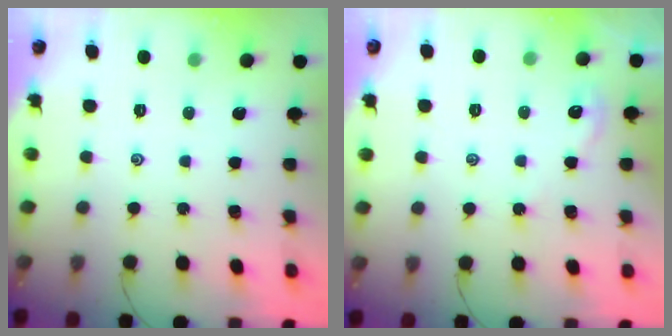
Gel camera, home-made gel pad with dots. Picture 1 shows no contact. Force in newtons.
{"total": 1.9, "press": 1.9, "slide": 0.4}